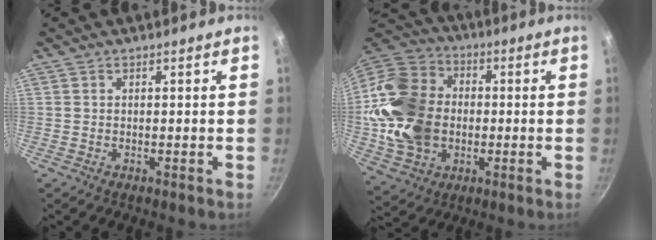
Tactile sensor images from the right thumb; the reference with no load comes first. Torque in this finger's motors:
{"motor_torque": [2.55, 2.46, 1.79, -0.58, 0.25]}